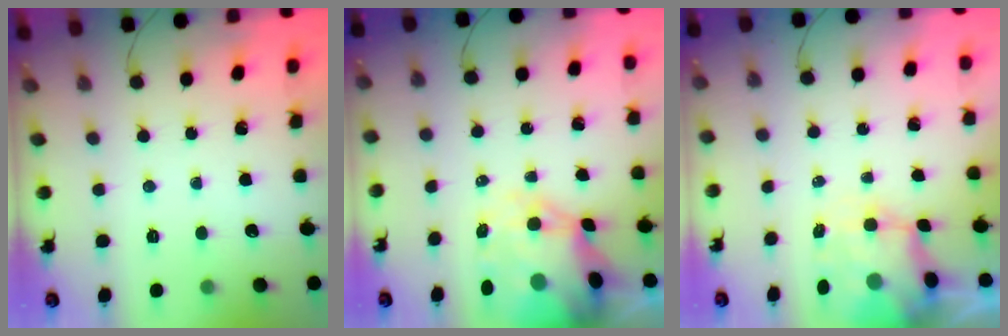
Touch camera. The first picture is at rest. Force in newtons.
{"total": 12.9, "press": 12.4, "slide": 3.7}
{"total": 6.1, "press": 5.8, "slide": 2.1}